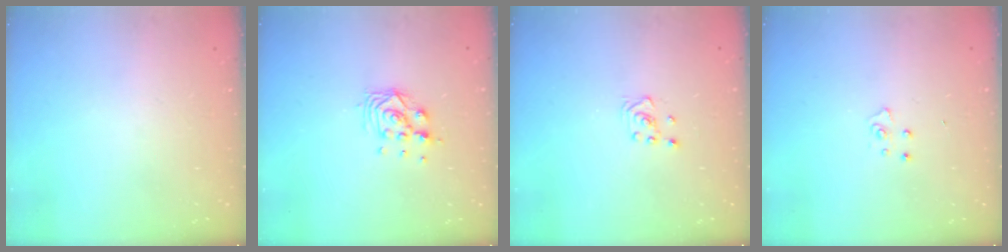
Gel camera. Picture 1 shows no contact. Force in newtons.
{"total": 7.8, "press": 7.8, "slide": 0.6}
{"total": 2.8, "press": 2.6, "slide": 1.1}
{"total": 3.9, "press": 3.9, "slide": 0.3}